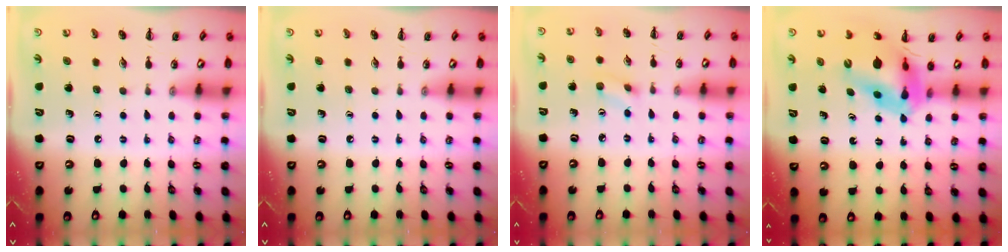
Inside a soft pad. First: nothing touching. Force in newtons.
{"total": 0.0}
{"total": 3.4, "press": 3.2, "slide": 1.3}
{"total": 12.0, "press": 11.4, "slide": 3.6}